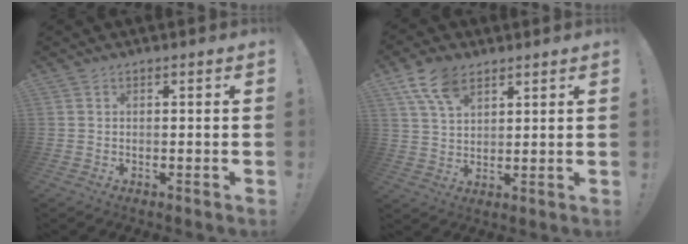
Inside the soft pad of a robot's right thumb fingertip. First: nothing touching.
{"total": 9.7, "force": [5.7, 5.2, 5.9], "torque": [-0.105, -0.014, 0.110]}